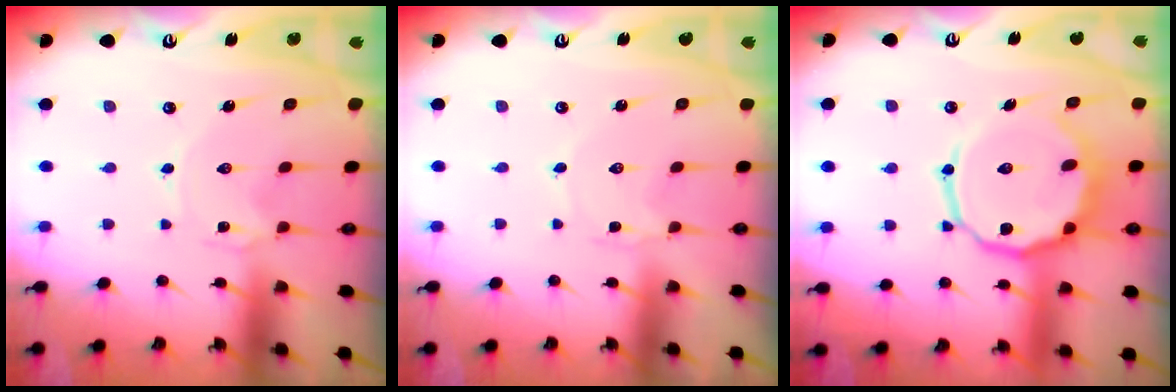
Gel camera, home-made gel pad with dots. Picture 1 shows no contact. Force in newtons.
{"total": 1.1, "press": 1.1, "slide": 0.2}
{"total": 14.2, "press": 14.0, "slide": 1.8}